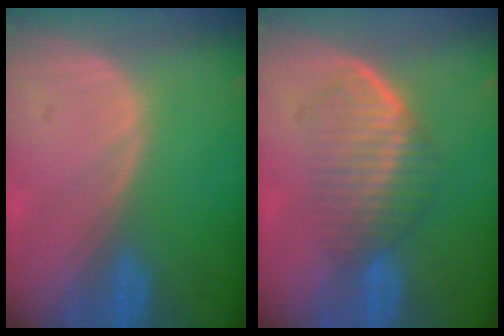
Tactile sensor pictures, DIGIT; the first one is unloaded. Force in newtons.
{"total": 6.9, "press": 6.1, "slide": 3.3}